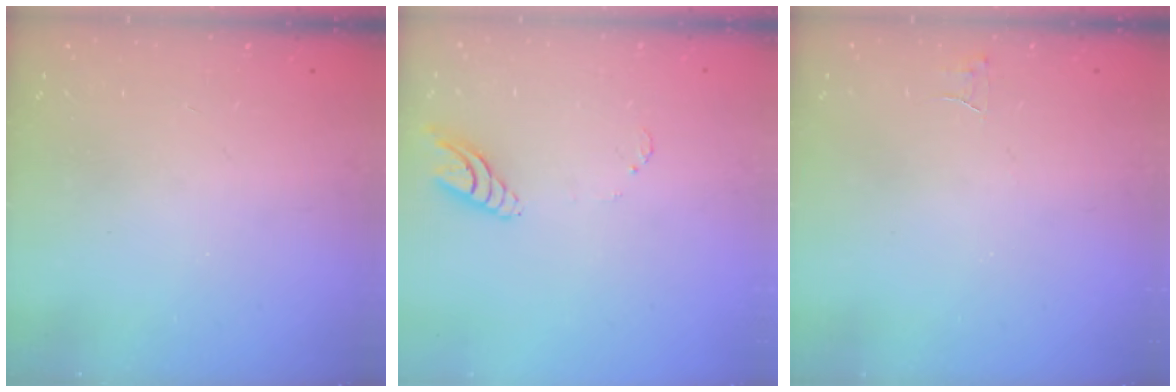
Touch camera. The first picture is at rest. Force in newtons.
{"total": 8.8, "press": 8.8, "slide": 0.9}
{"total": 2.8, "press": 2.8, "slide": 0.2}